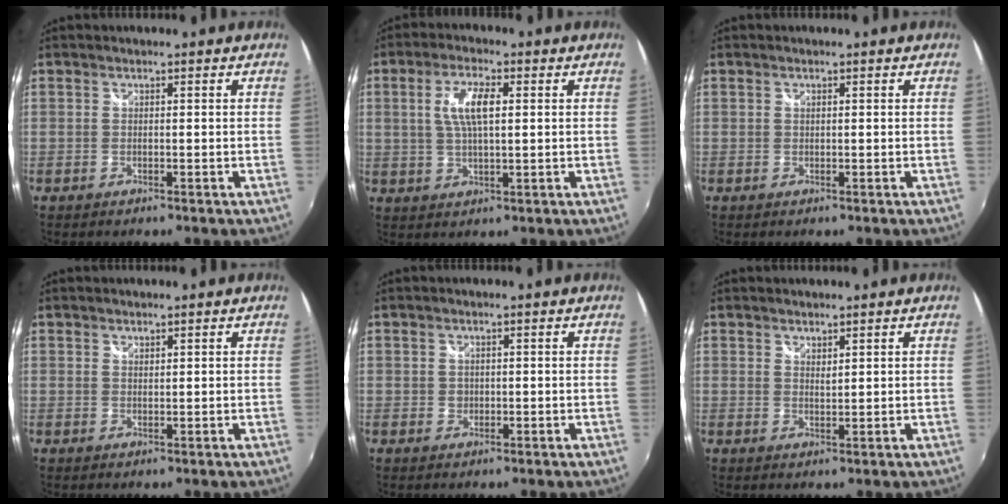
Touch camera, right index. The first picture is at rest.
{"total": 6.9, "force": [1.4, 2.3, 6.3], "torque": [-0.123, 0.006, 0.029]}
{"total": 0.0}
{"total": 0.8, "force": [0.7, 0.3, 0.1], "torque": [-0.001, 0.001, 0.013]}
{"total": 1.3, "force": [-0.1, 1.2, 0.2], "torque": [-0.001, 0.000, -0.001]}
{"total": 2.3, "force": [2.0, 0.8, 0.9], "torque": [-0.012, 0.000, 0.035]}